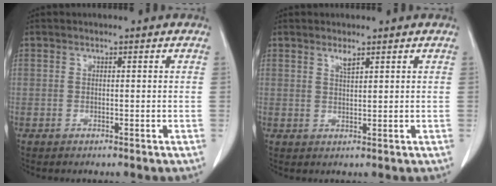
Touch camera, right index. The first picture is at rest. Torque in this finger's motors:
{"motor_torque": [0.08, 0.03, 0.00, 0.03]}